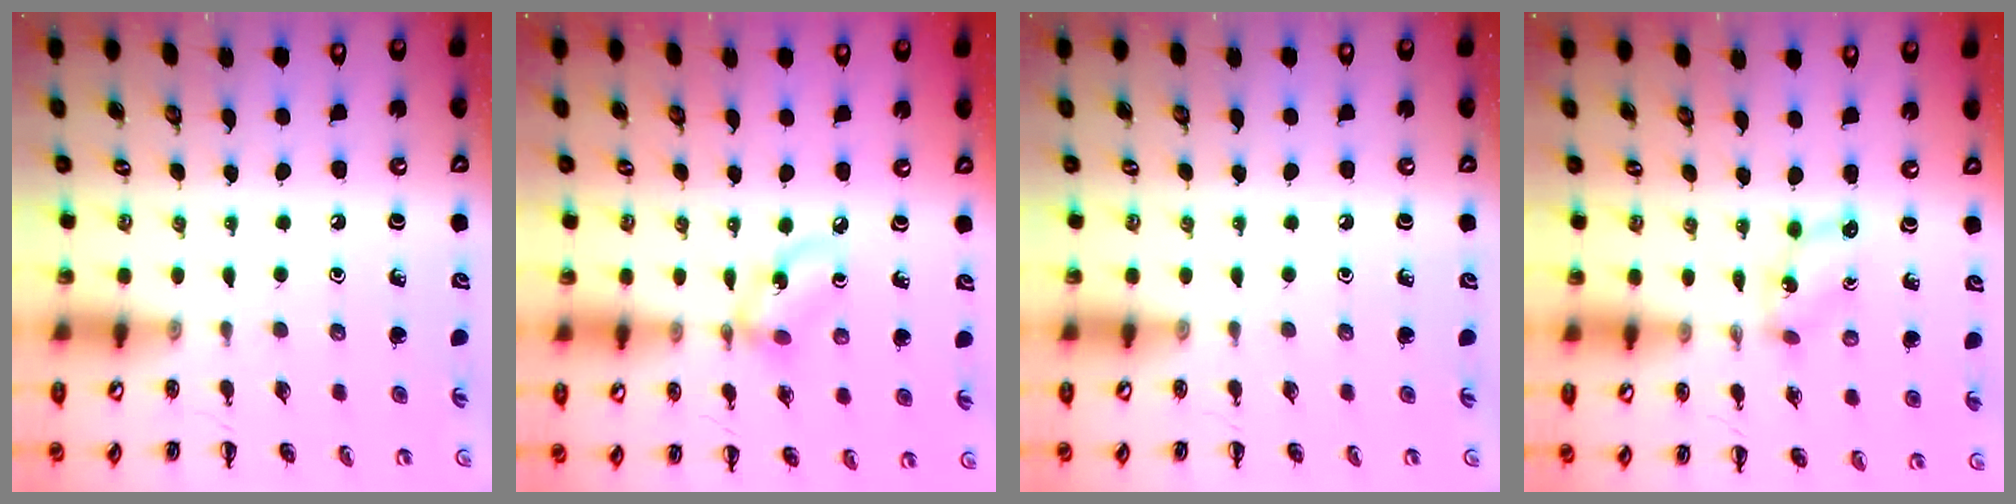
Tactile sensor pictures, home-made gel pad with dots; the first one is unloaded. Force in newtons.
{"total": 6.1, "press": 6.0, "slide": 0.8}
{"total": 0.0}
{"total": 1.8, "press": 1.8, "slide": 0.3}